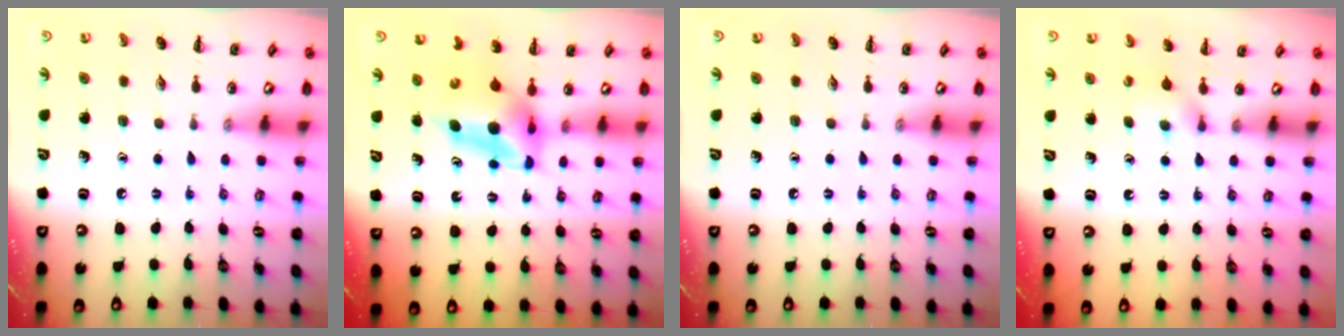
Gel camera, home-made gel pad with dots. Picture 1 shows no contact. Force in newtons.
{"total": 5.3, "press": 5.2, "slide": 0.9}
{"total": 0.0}
{"total": 3.1, "press": 2.8, "slide": 1.2}